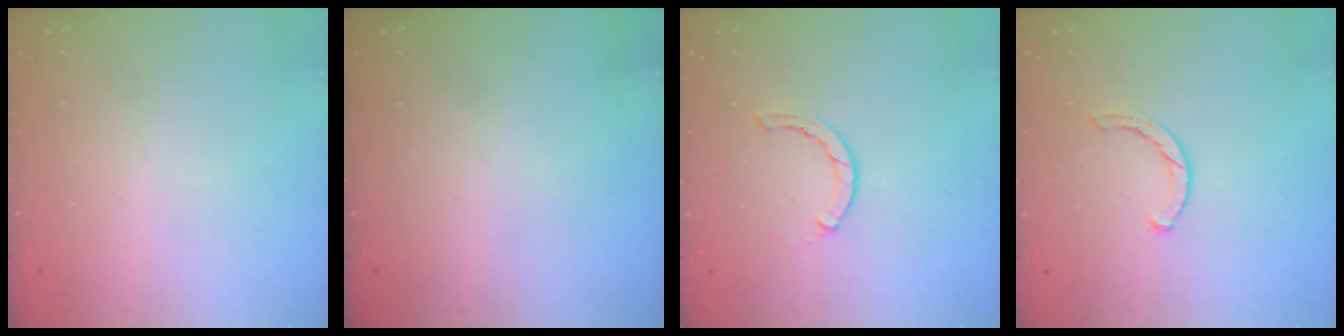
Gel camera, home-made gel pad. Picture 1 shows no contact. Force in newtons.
{"total": 0.0}
{"total": 1.2, "press": 1.2, "slide": 0.2}
{"total": 1.9, "press": 1.9, "slide": 0.3}